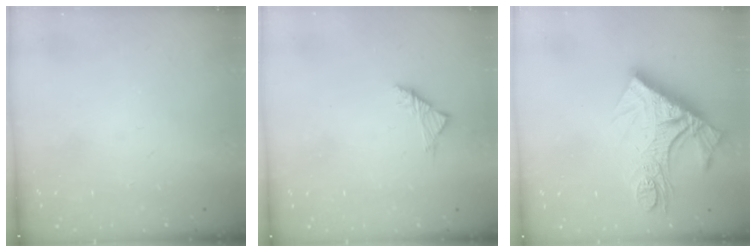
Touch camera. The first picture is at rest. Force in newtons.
{"total": 2.8, "press": 2.6, "slide": 0.8}
{"total": 14.2, "press": 14.1, "slide": 1.5}